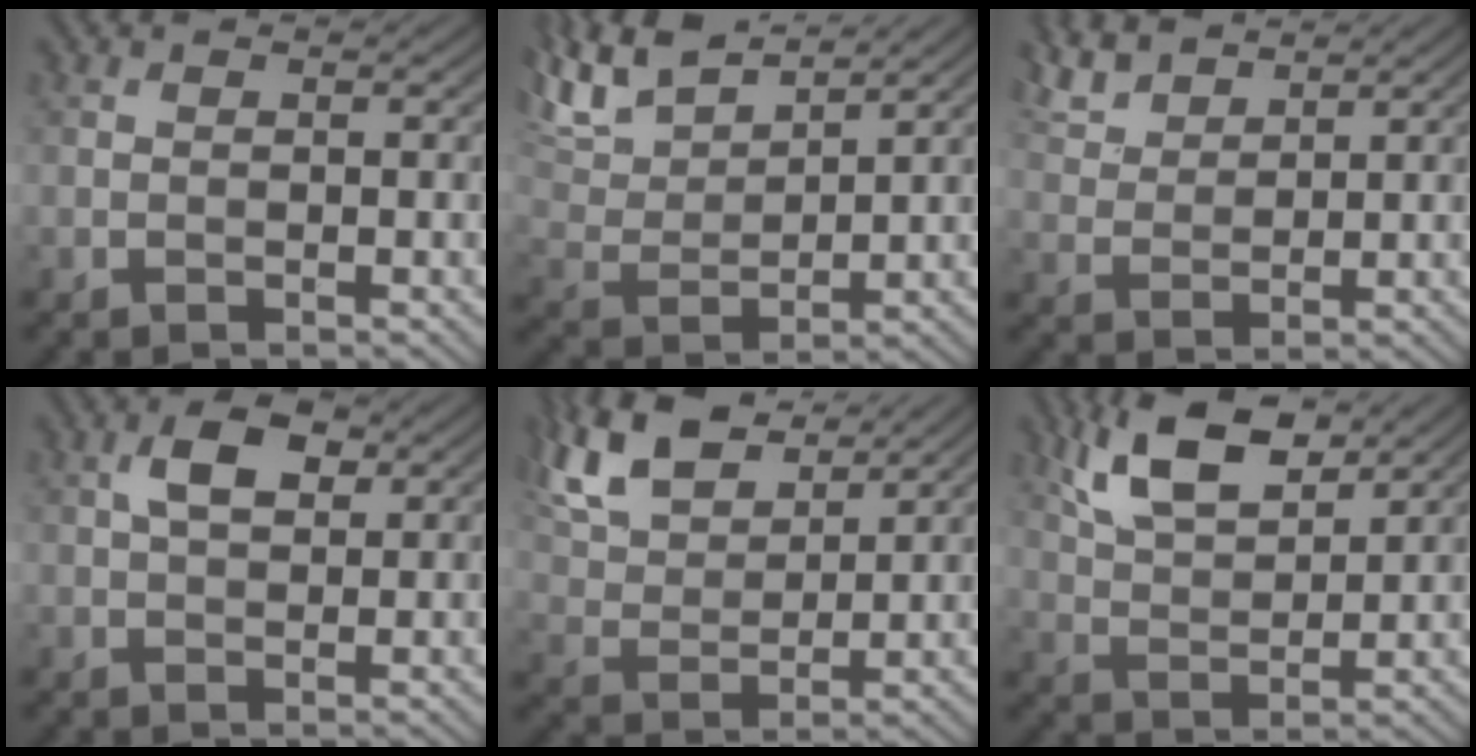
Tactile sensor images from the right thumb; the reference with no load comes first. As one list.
[{"total": 12.3, "force": [9.5, 3.9, 6.8], "torque": [-0.184, 0.020, 0.179]}, {"total": 5.5, "force": [4.7, 1.7, 2.3], "torque": [-0.065, 0.008, 0.104]}, {"total": 4.3, "force": [1.4, 2.4, 3.3], "torque": [-0.065, 0.008, 0.022]}, {"total": 12.2, "force": [8.1, 5.5, 7.2], "torque": [-0.195, 0.026, 0.162]}, {"total": 9.0, "force": [5.6, 3.5, 6.0], "torque": [-0.135, 0.008, 0.115]}]